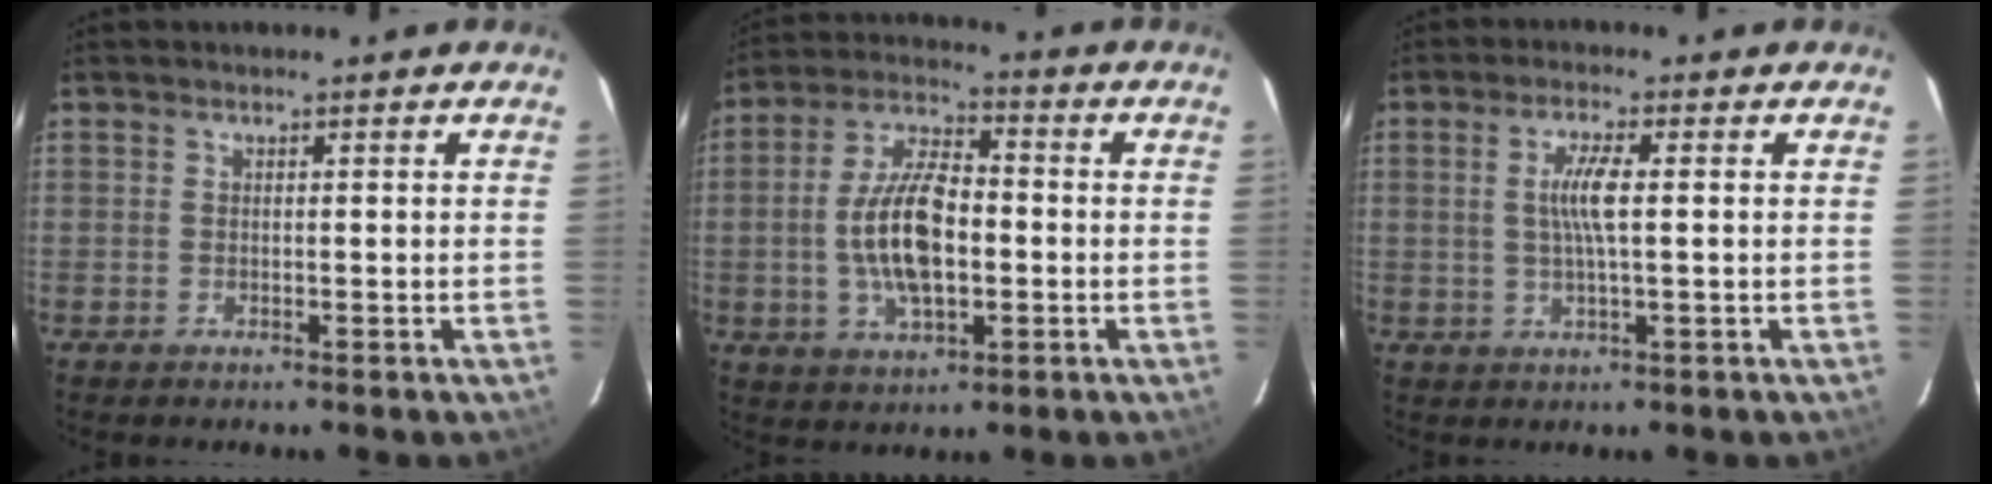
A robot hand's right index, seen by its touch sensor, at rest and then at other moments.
{"total": 13.0, "force": [-1.7, 6.0, 11.4], "torque": [-0.228, 0.007, -0.030]}
{"total": 4.9, "force": [0.4, 0.5, 4.9], "torque": [-0.093, 0.001, 0.008]}